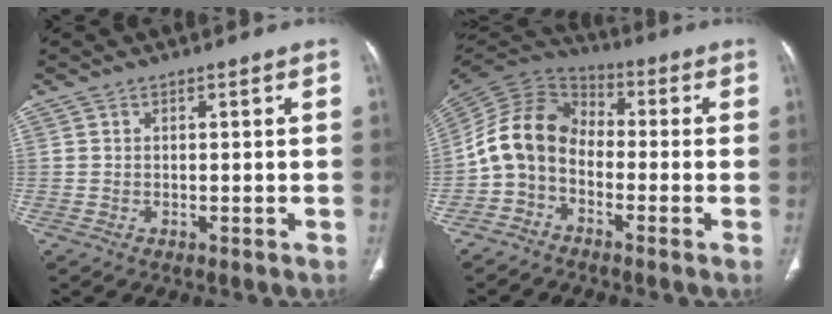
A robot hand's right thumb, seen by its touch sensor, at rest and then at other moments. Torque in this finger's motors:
{"motor_torque": [1.66, 1.98, 1.56, -0.70, 0.18]}